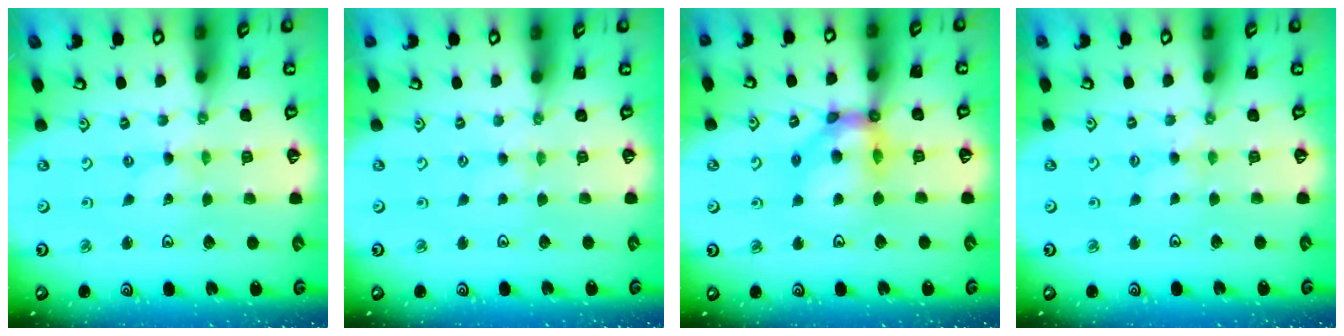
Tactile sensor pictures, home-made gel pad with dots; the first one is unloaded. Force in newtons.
{"total": 1.7, "press": 1.7, "slide": 0.3}
{"total": 12.0, "press": 11.9, "slide": 1.6}
{"total": 1.7, "press": 1.7, "slide": 0.4}